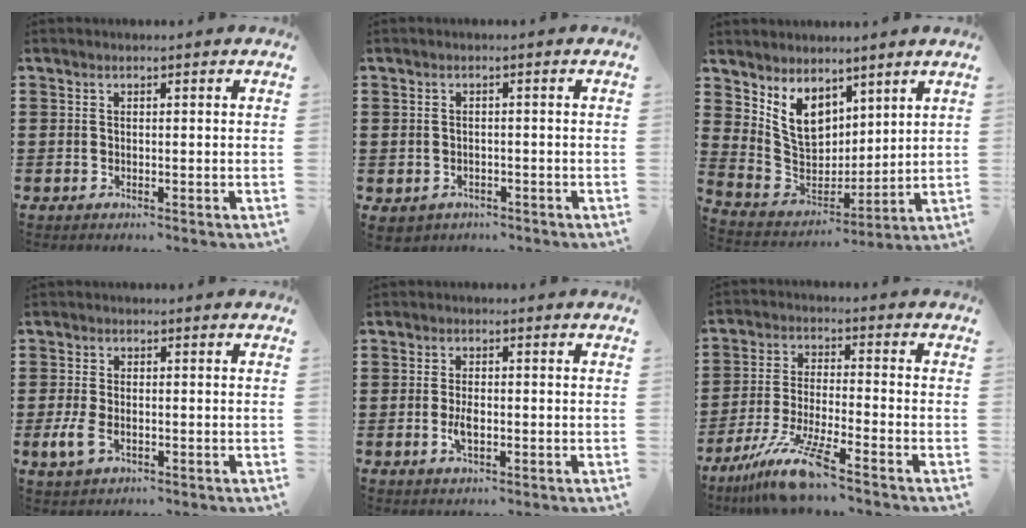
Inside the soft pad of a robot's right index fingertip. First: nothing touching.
{"total": 1.4, "force": [-1.2, 0.8, 0.1], "torque": [-0.007, 0.004, -0.028]}
{"total": 8.5, "force": [4.5, 6.0, 3.8], "torque": [-0.101, -0.016, 0.089]}
{"total": 3.5, "force": [-1.1, 2.0, 2.7], "torque": [-0.084, -0.012, -0.028]}
{"total": 2.9, "force": [-0.7, 1.3, 2.6], "torque": [-0.055, -0.002, -0.013]}
{"total": 9.8, "force": [-7.3, 0.0, 6.5], "torque": [-0.146, -0.012, -0.145]}